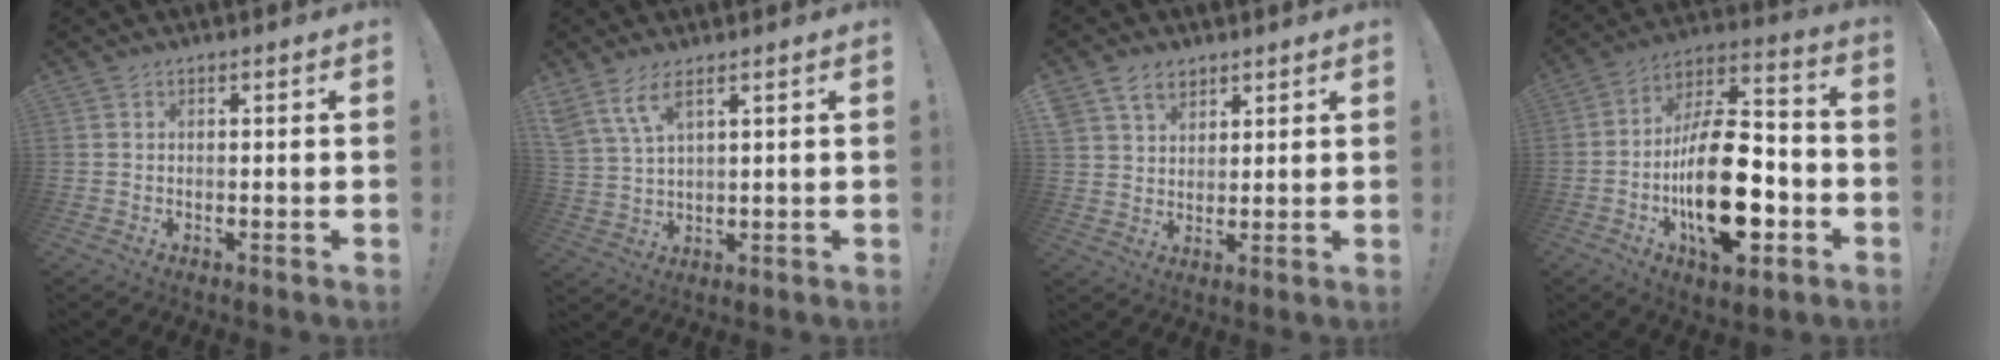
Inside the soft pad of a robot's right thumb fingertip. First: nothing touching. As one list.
[{"total": 7.2, "force": [4.6, 2.4, 5.0], "torque": [-0.097, -0.014, 0.089]}, {"total": 7.5, "force": [4.8, 5.2, 2.6], "torque": [-0.040, -0.019, 0.093]}, {"total": 24.8, "force": [-5.9, 12.1, 20.8], "torque": [-0.364, 0.034, -0.086]}]